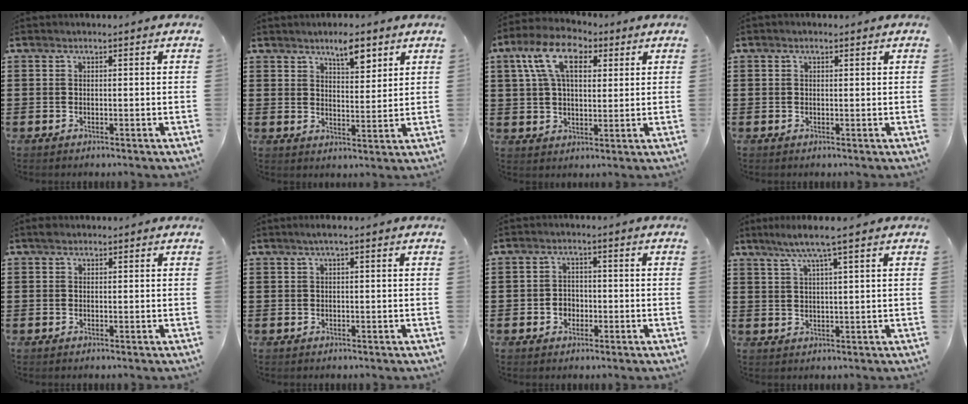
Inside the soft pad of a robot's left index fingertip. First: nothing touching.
{"total": 5.5, "force": [4.1, 1.8, 3.2], "torque": [-0.039, -0.013, 0.066]}
{"total": 10.1, "force": [4.6, 5.4, 7.2], "torque": [-0.149, 0.015, 0.080]}
{"total": 0.8, "force": [0.4, 0.4, 0.5], "torque": [-0.011, 0.005, 0.006]}
{"total": 0.7, "force": [0.5, 0.5, 0.3], "torque": [-0.008, 0.004, 0.009]}
{"total": 1.3, "force": [0.2, 0.1, 1.3], "torque": [-0.021, -0.001, 0.004]}
{"total": 2.5, "force": [-0.9, 2.1, 0.9], "torque": [-0.024, 0.004, -0.022]}
{"total": 5.0, "force": [3.2, -0.2, 3.9], "torque": [-0.083, -0.001, 0.052]}